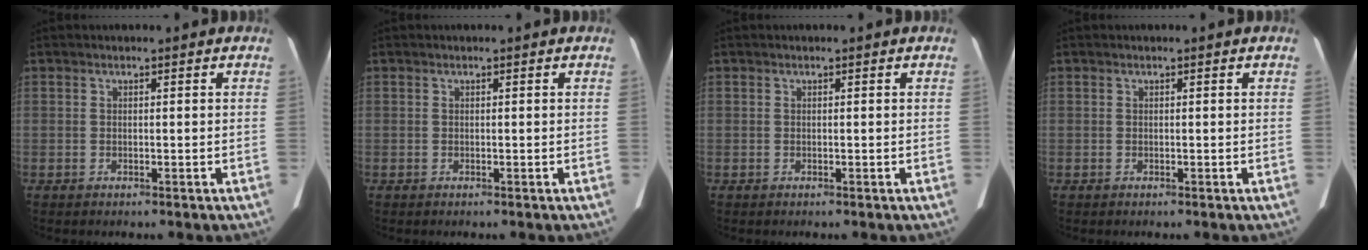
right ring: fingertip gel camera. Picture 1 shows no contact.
{"total": 0.0}
{"total": 0.0}
{"total": 0.0}